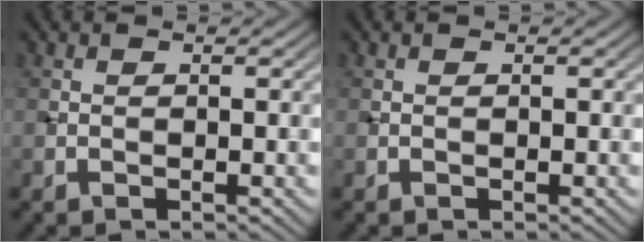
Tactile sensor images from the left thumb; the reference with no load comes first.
{"total": 0.0}